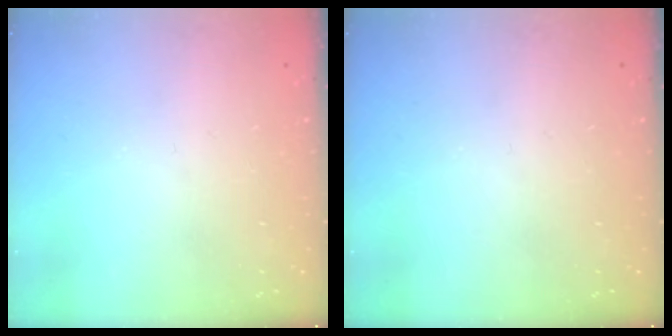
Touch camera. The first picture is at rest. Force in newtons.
{"total": 0.0}